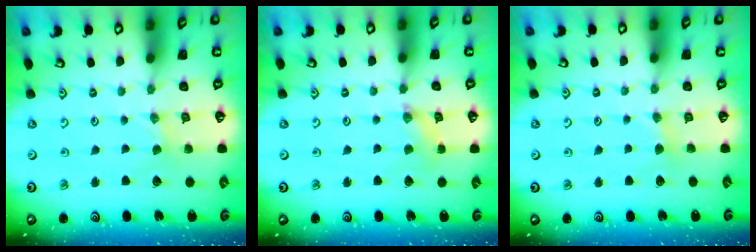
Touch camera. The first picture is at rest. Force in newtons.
{"total": 2.5, "press": 2.5, "slide": 0.3}
{"total": 1.8, "press": 1.8, "slide": 0.3}